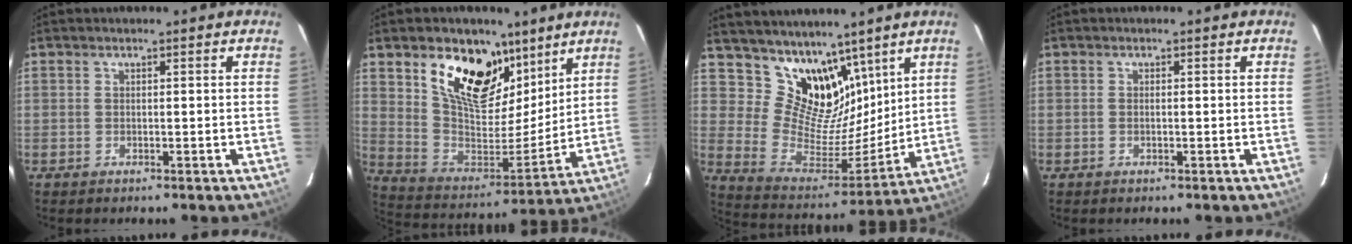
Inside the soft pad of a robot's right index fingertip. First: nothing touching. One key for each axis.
{"total": 19.8, "fx": 11.5, "fy": 10.7, "fz": 12.0, "tx": -0.225, "ty": -0.001, "tz": 0.209}
{"total": 15.1, "fx": 10.6, "fy": 9.0, "fz": 5.6, "tx": -0.104, "ty": -0.011, "tz": 0.207}
{"total": 0.5, "fx": -0.1, "fy": 0.0, "fz": 0.5, "tx": -0.012, "ty": 0.000, "tz": -0.003}